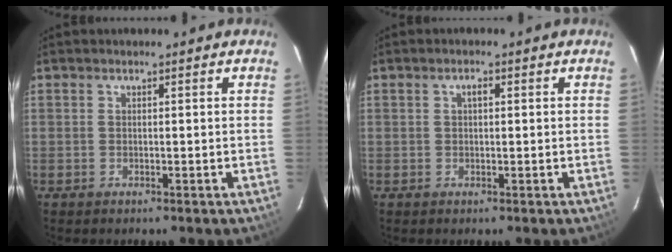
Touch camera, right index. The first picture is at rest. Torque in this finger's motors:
{"motor_torque": [0.21, -0.14, 0.14, 0.03]}